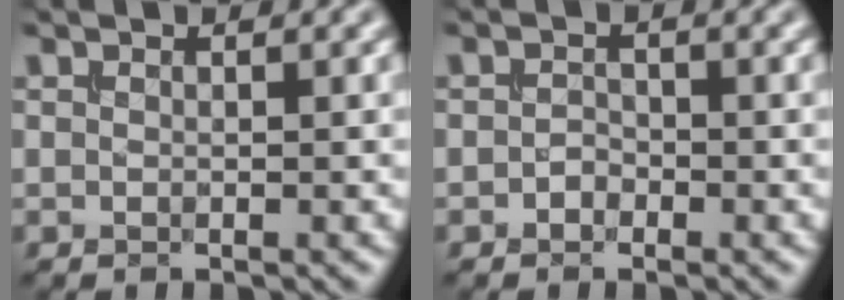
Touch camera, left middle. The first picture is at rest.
{"total": 0.9, "force": [-0.6, 0.6, 0.3], "torque": [-0.007, 0.000, -0.013]}